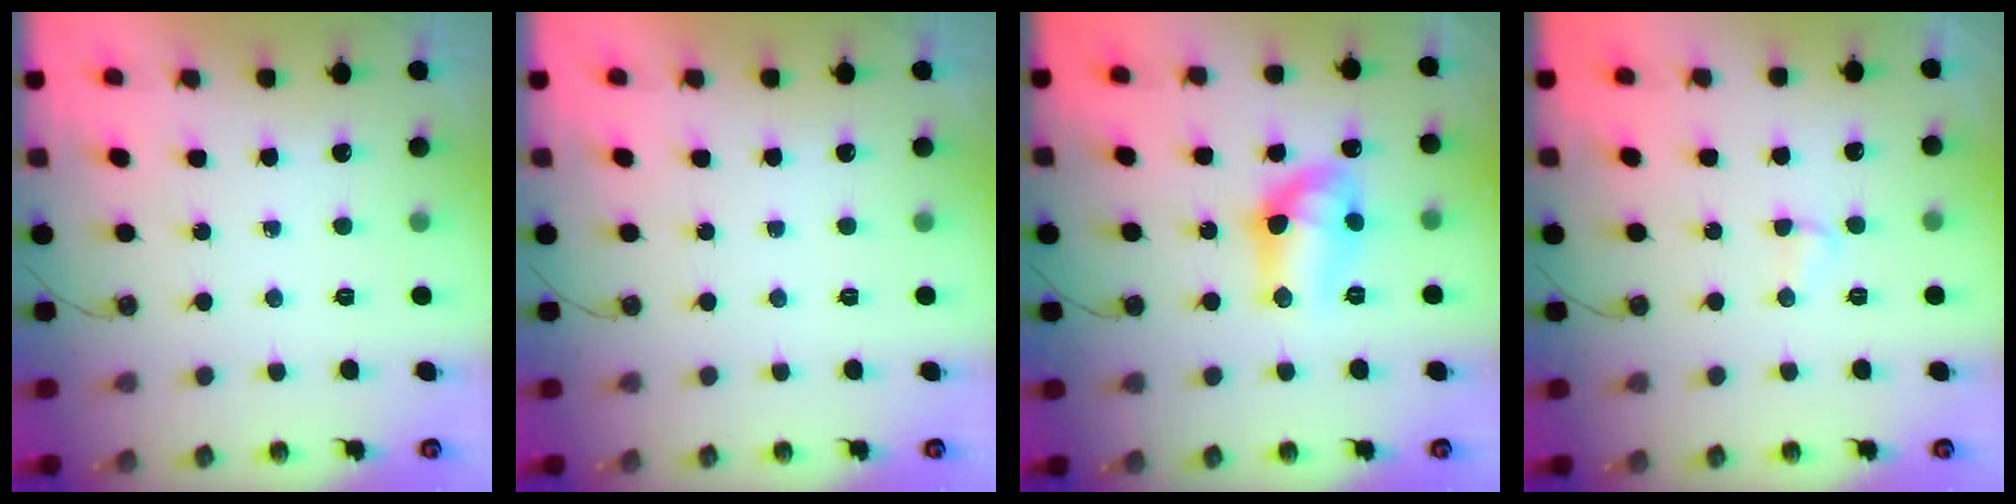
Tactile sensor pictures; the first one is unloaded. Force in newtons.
{"total": 0.0}
{"total": 11.7, "press": 11.7, "slide": 0.5}
{"total": 2.5, "press": 2.4, "slide": 0.7}